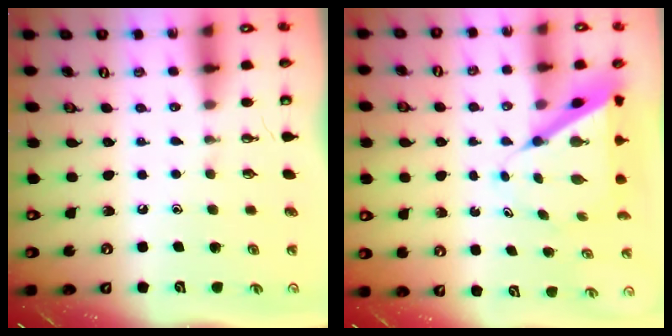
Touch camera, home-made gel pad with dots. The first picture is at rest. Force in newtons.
{"total": 8.3, "press": 8.2, "slide": 0.7}